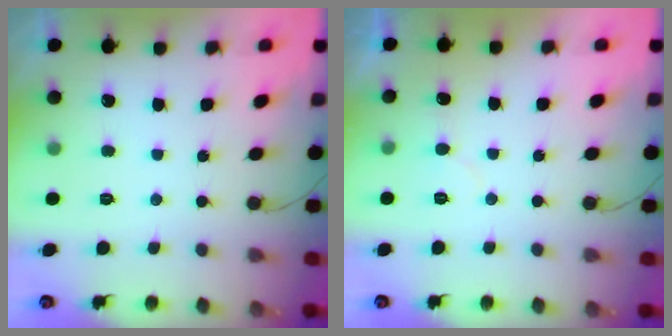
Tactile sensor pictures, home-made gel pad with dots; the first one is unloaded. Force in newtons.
{"total": 4.7, "press": 4.7, "slide": 0.3}